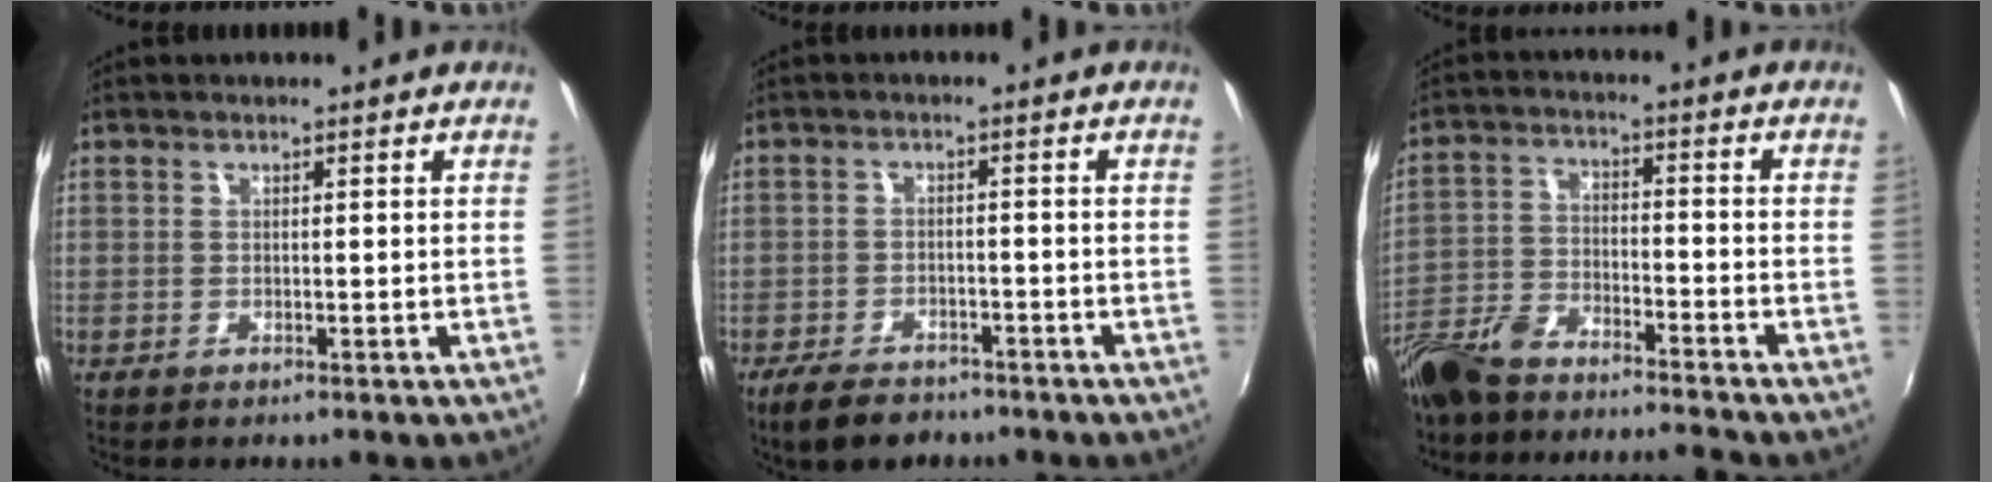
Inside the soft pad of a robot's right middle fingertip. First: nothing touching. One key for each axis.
{"total": 7.3, "fx": -5.6, "fy": 3.4, "fz": 3.2, "tx": -0.086, "ty": -0.007, "tz": -0.094}
{"total": 13.6, "fx": -12.1, "fy": 2.6, "fz": 5.6, "tx": -0.141, "ty": -0.015, "tz": -0.229}